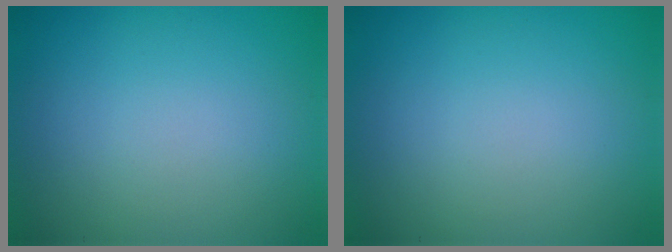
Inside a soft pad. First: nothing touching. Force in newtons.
{"total": 0.0}